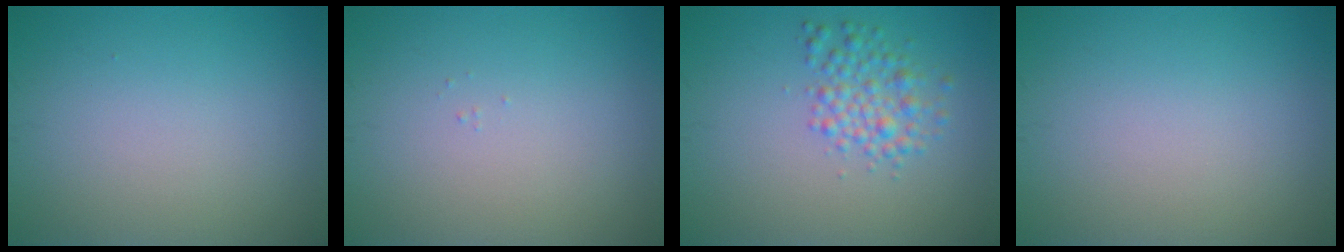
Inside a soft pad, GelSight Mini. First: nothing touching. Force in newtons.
{"total": 0.0}
{"total": 2.8, "press": 2.8, "slide": 0.0}
{"total": 0.0}